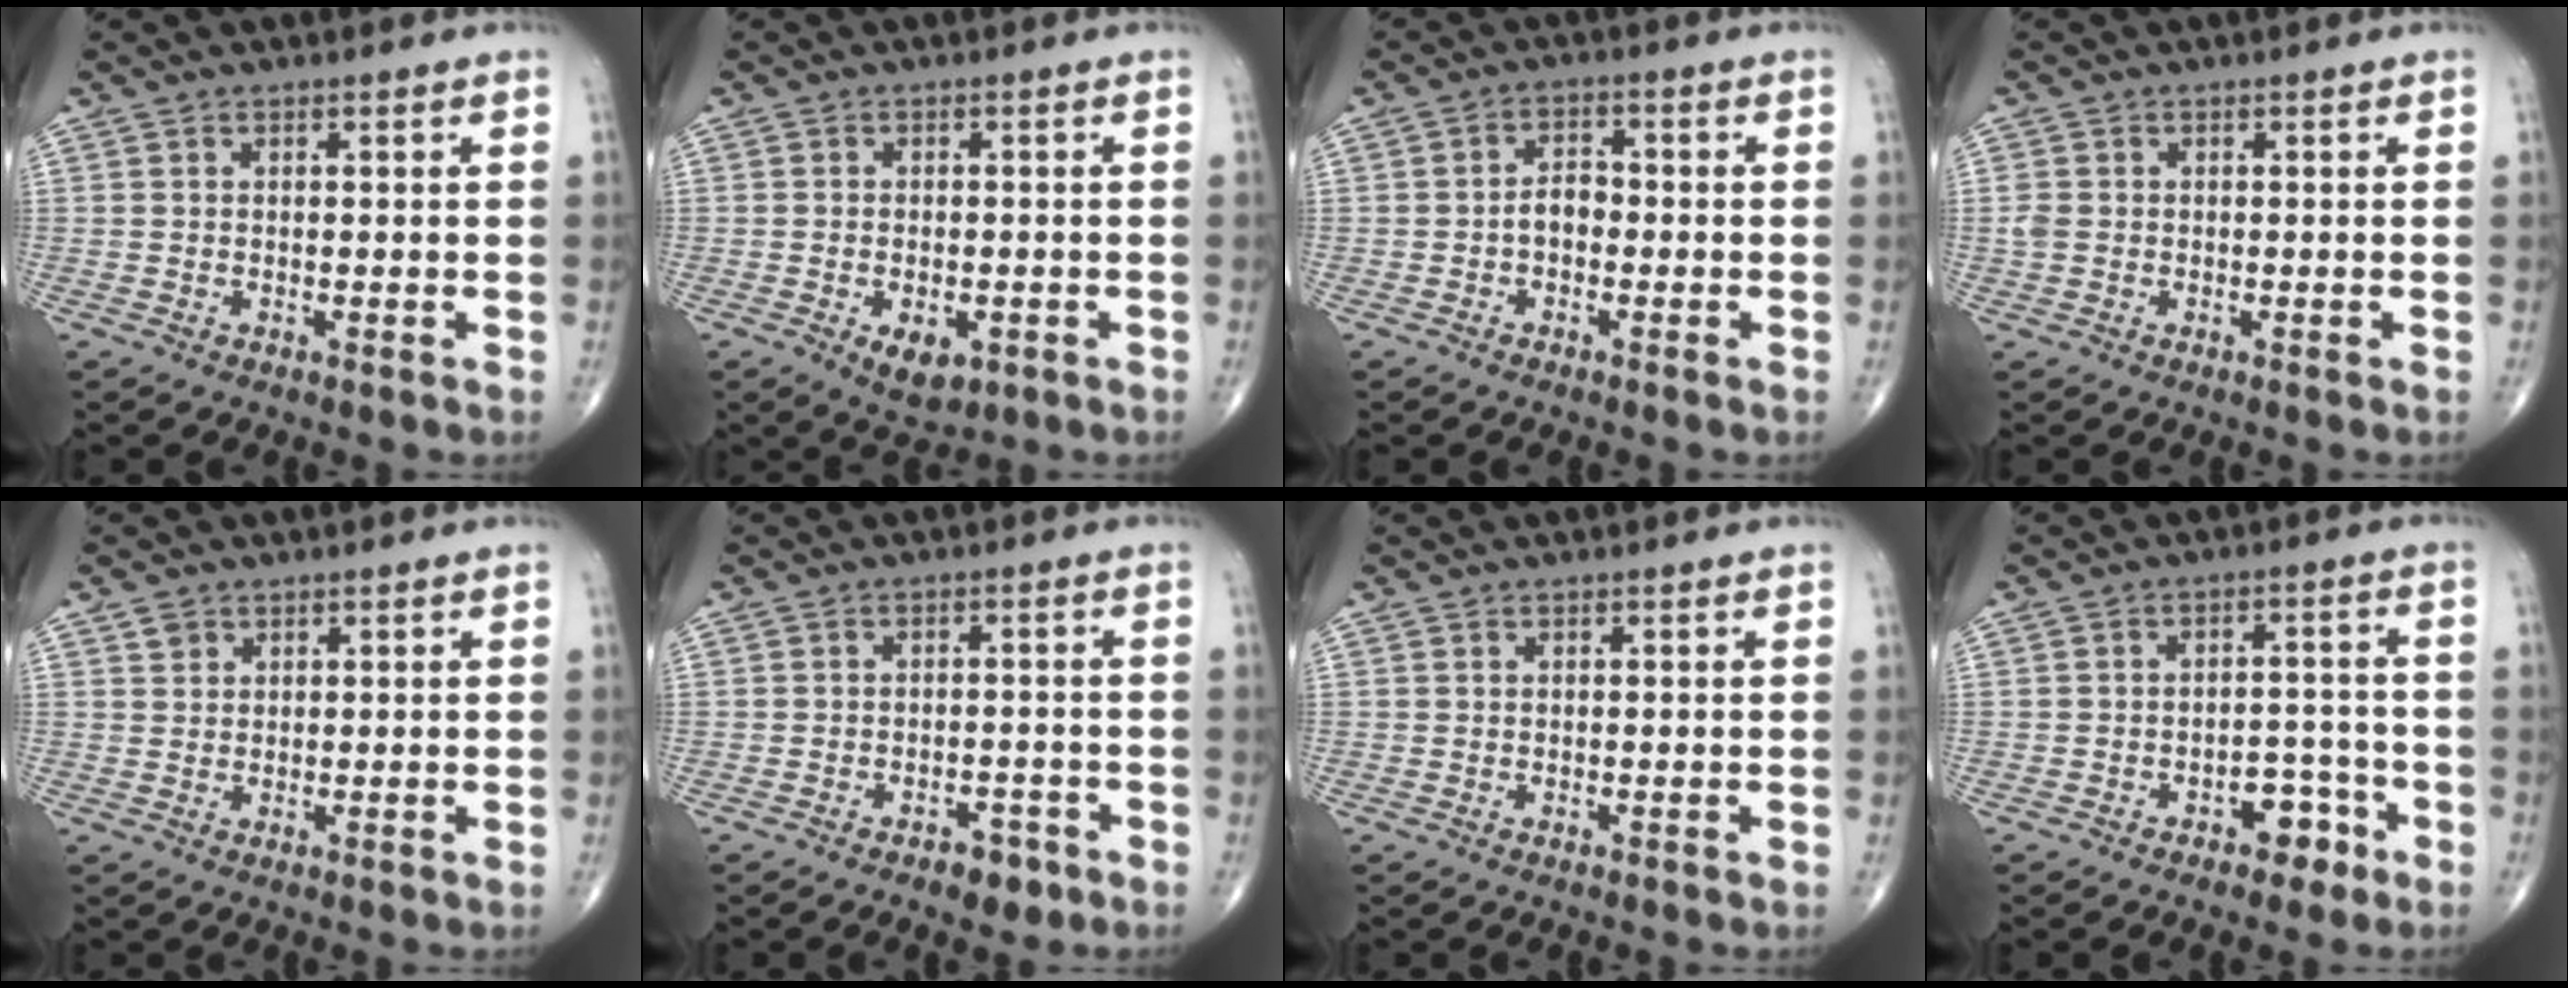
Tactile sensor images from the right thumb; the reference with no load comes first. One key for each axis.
{"total": 5.4, "fx": -2.0, "fy": 3.0, "fz": 4.0, "tx": -0.055, "ty": 0.001, "tz": -0.022}
{"total": 3.4, "fx": -1.0, "fy": 2.3, "fz": 2.3, "tx": -0.027, "ty": 0.017, "tz": -0.025}
{"total": 1.9, "fx": -0.1, "fy": 1.5, "fz": 1.2, "tx": -0.033, "ty": -0.001, "tz": -0.004}
{"total": 1.8, "fx": 1.1, "fy": 1.4, "fz": 0.4, "tx": 0.007, "ty": -0.004, "tz": 0.015}
{"total": 3.9, "fx": -2.5, "fy": 2.1, "fz": 2.1, "tx": -0.017, "ty": 0.014, "tz": -0.032}
{"total": 0.0}
{"total": 5.6, "fx": -3.2, "fy": 3.3, "fz": 3.1, "tx": -0.021, "ty": 0.035, "tz": -0.045}